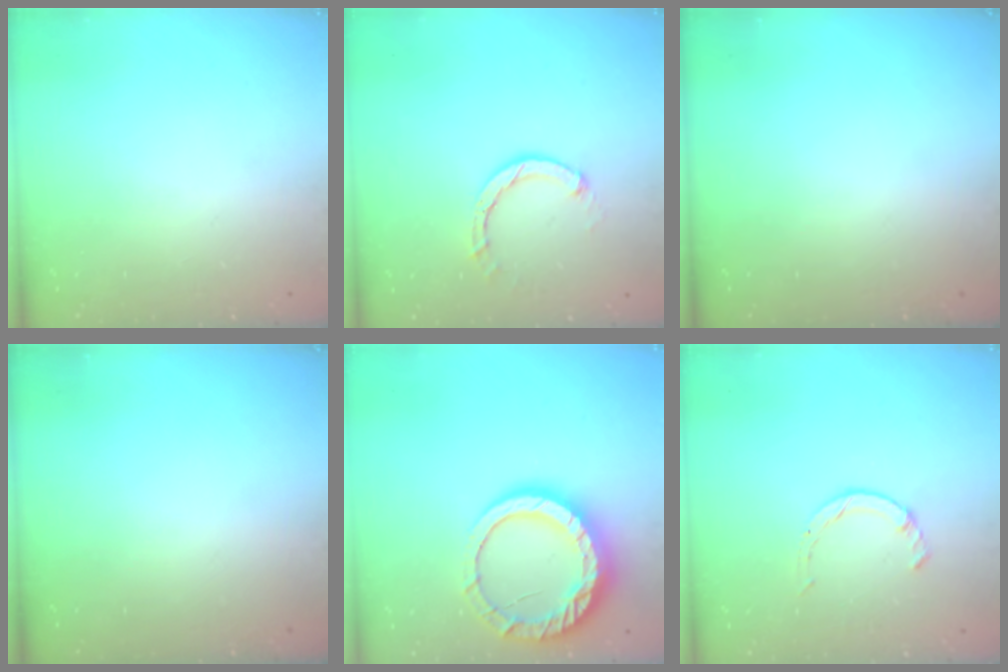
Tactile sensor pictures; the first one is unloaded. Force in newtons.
{"total": 3.5, "press": 3.5, "slide": 0.3}
{"total": 0.0}
{"total": 0.0}
{"total": 16.2, "press": 16.1, "slide": 1.2}
{"total": 1.7, "press": 1.7, "slide": 0.2}